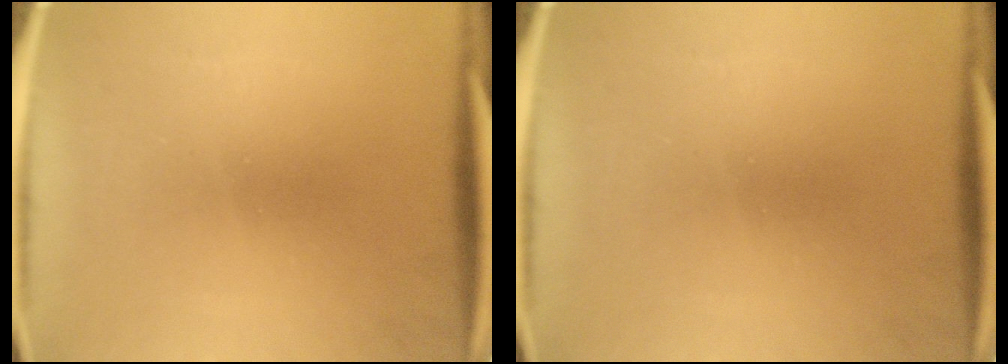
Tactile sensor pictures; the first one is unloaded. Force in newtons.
{"total": 0.0}